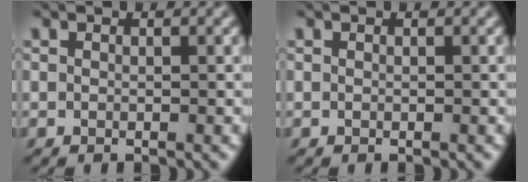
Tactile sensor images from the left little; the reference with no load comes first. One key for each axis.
{"total": 0.0}